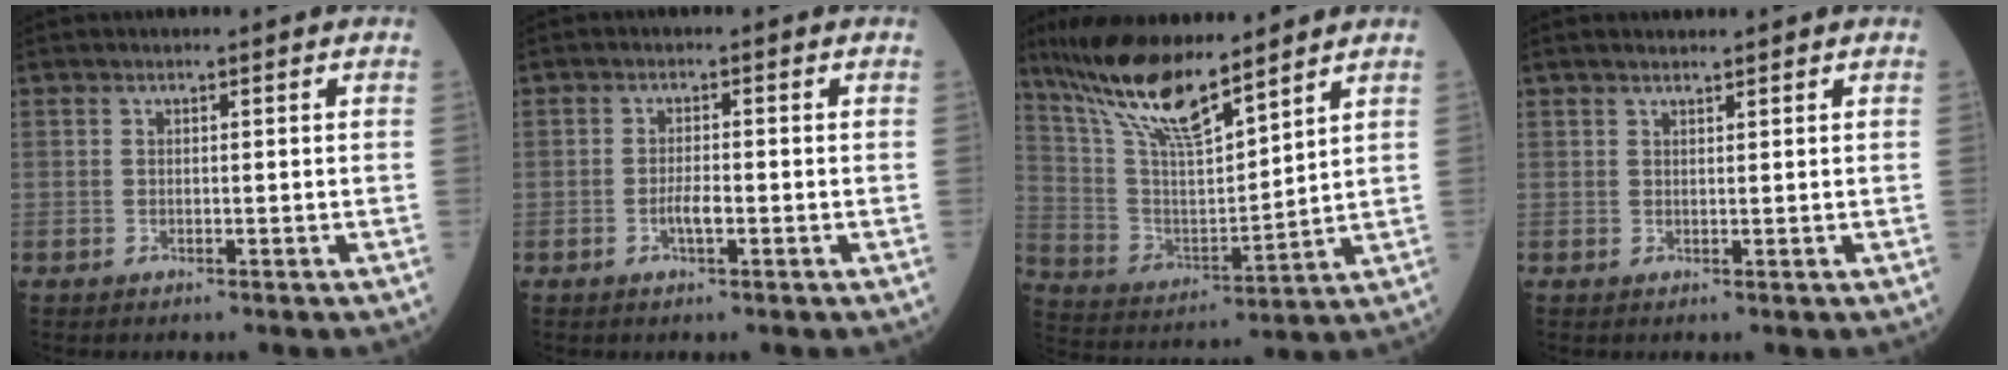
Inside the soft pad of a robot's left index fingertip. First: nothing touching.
{"total": 2.3, "force": [-0.9, 0.5, 2.1], "torque": [-0.041, 0.002, -0.016]}
{"total": 14.9, "force": [11.8, 2.4, 8.8], "torque": [-0.175, 0.005, 0.228]}
{"total": 1.6, "force": [1.4, 0.1, 0.7], "torque": [-0.015, 0.013, 0.025]}